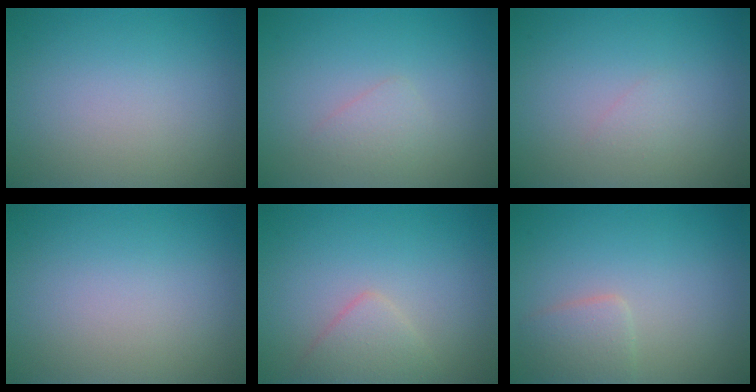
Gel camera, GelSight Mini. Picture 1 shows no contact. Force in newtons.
{"total": 1.3, "press": 1.3, "slide": 0.0}
{"total": 0.7, "press": 0.7, "slide": 0.1}
{"total": 0.0}
{"total": 2.1, "press": 2.1, "slide": 0.1}
{"total": 2.1, "press": 2.1, "slide": 0.1}